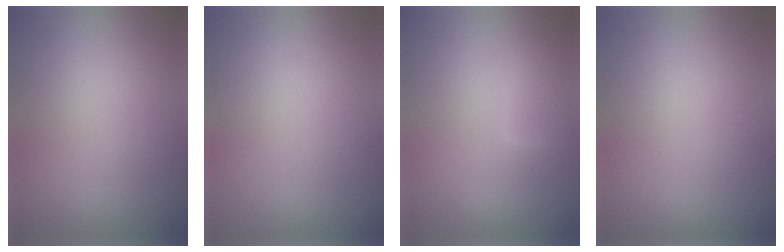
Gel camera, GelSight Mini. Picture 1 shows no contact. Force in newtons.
{"total": 0.0}
{"total": 2.9, "press": 2.9, "slide": 0.3}
{"total": 0.0}